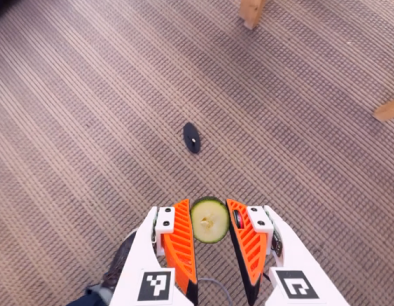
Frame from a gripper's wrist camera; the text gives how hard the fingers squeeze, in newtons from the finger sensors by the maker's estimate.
{"total": 8.7, "left": 8.6, "right": 8.7}